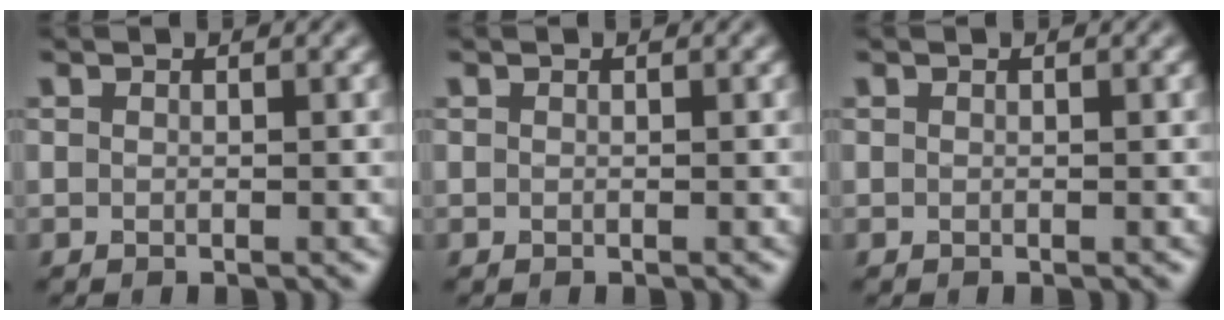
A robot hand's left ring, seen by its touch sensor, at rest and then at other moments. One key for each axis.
{"total": 0.0}
{"total": 0.0}